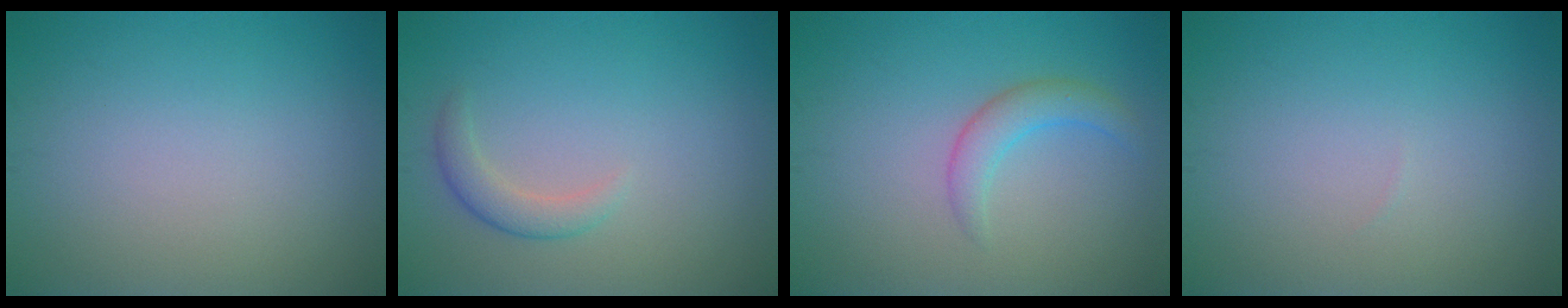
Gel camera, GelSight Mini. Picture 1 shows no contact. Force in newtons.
{"total": 1.9, "press": 1.9, "slide": 0.2}
{"total": 2.4, "press": 2.4, "slide": 0.0}
{"total": 0.0}